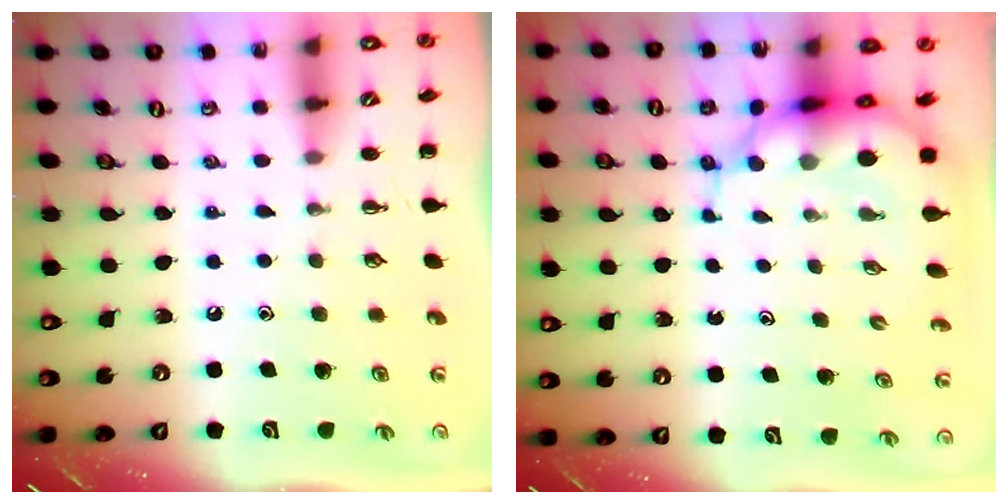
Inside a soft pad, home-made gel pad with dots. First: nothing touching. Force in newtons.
{"total": 8.2, "press": 7.7, "slide": 2.8}